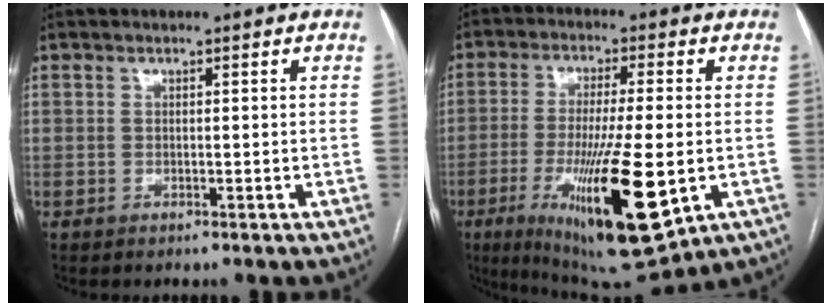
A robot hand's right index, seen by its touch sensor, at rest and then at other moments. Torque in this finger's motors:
{"motor_torque": [2.14, 0.00, 1.05, 0.21]}